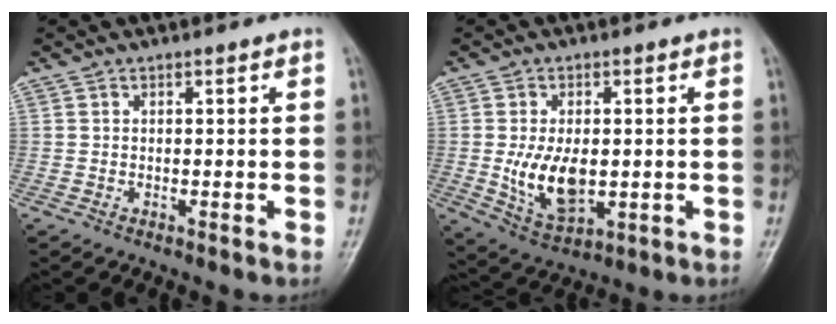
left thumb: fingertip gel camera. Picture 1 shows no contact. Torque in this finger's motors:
{"motor_torque": [-0.15, 1.12, 1.17, -0.19, 0.30]}